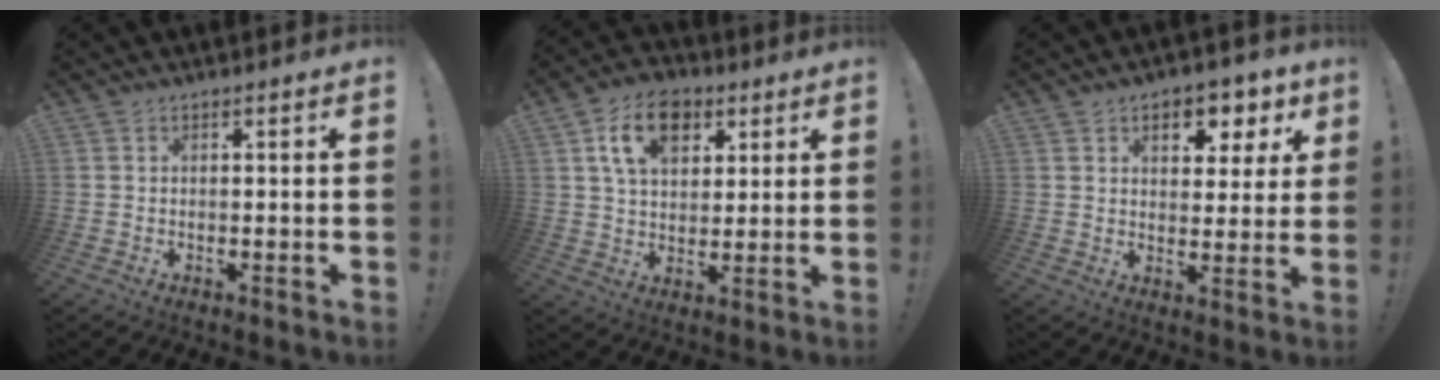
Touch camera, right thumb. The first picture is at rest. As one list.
[{"total": 13.1, "force": [5.9, 8.9, 7.6], "torque": [-0.113, -0.009, 0.109]}, {"total": 8.1, "force": [4.0, 5.3, 4.7], "torque": [-0.054, -0.022, 0.071]}]